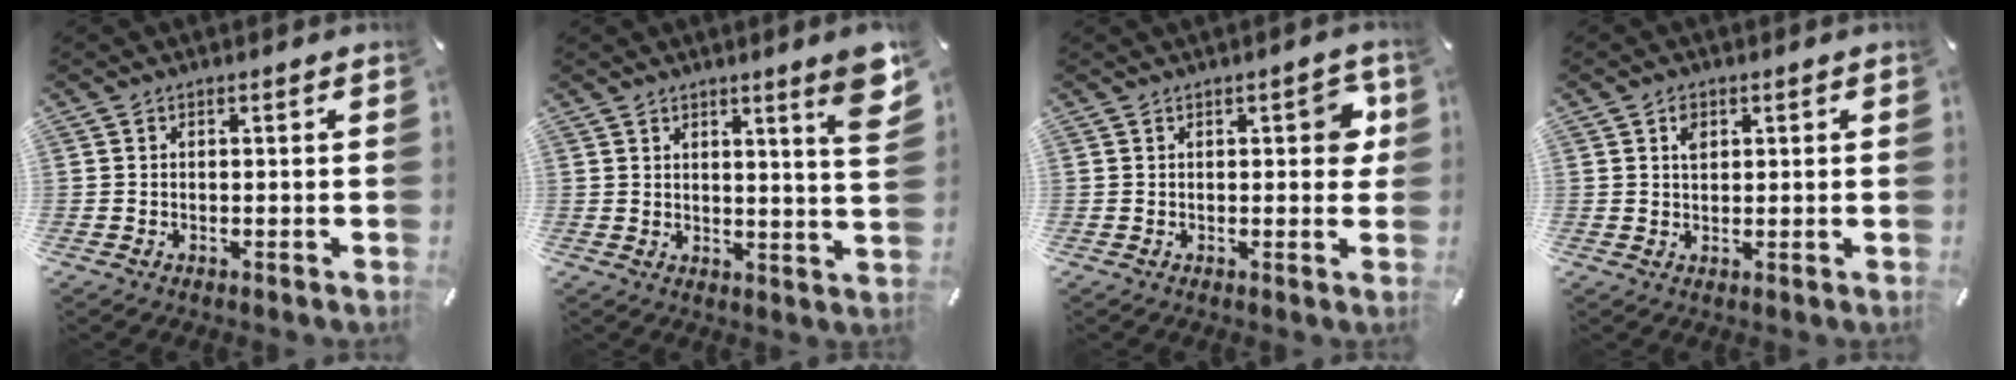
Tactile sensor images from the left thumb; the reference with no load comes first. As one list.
[{"total": 7.5, "force": [4.6, 0.5, 5.9], "torque": [-0.082, -0.035, 0.071]}, {"total": 4.9, "force": [1.2, 2.5, 4.1], "torque": [-0.041, -0.005, 0.011]}, {"total": 2.5, "force": [1.0, 1.8, 1.4], "torque": [-0.015, -0.002, 0.014]}]